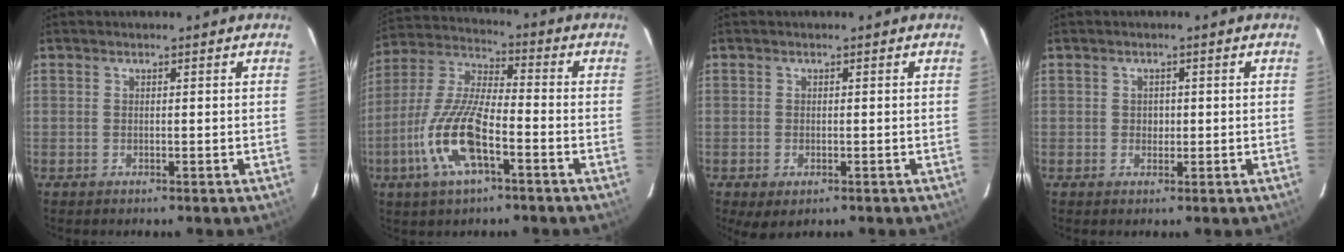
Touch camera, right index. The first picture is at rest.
{"total": 14.7, "force": [-6.1, 4.6, 12.5], "torque": [-0.270, -0.008, -0.121]}
{"total": 3.0, "force": [-1.2, 1.9, 2.0], "torque": [-0.037, -0.011, -0.015]}
{"total": 1.6, "force": [0.0, 1.6, 0.4], "torque": [-0.003, 0.004, 0.001]}